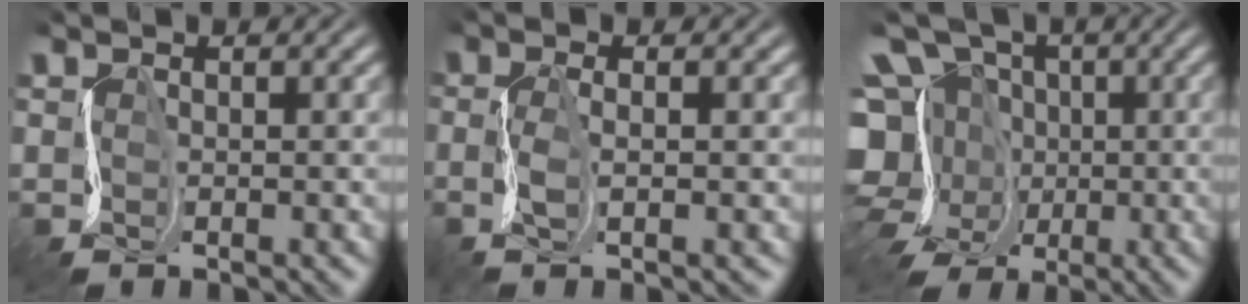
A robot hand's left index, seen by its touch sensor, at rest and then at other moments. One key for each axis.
{"total": 2.1, "fx": -1.5, "fy": -0.4, "fz": 1.4, "tx": -0.017, "ty": -0.013, "tz": -0.033}
{"total": 13.0, "fx": -5.2, "fy": 10.7, "fz": 5.2, "tx": -0.099, "ty": -0.006, "tz": -0.117}